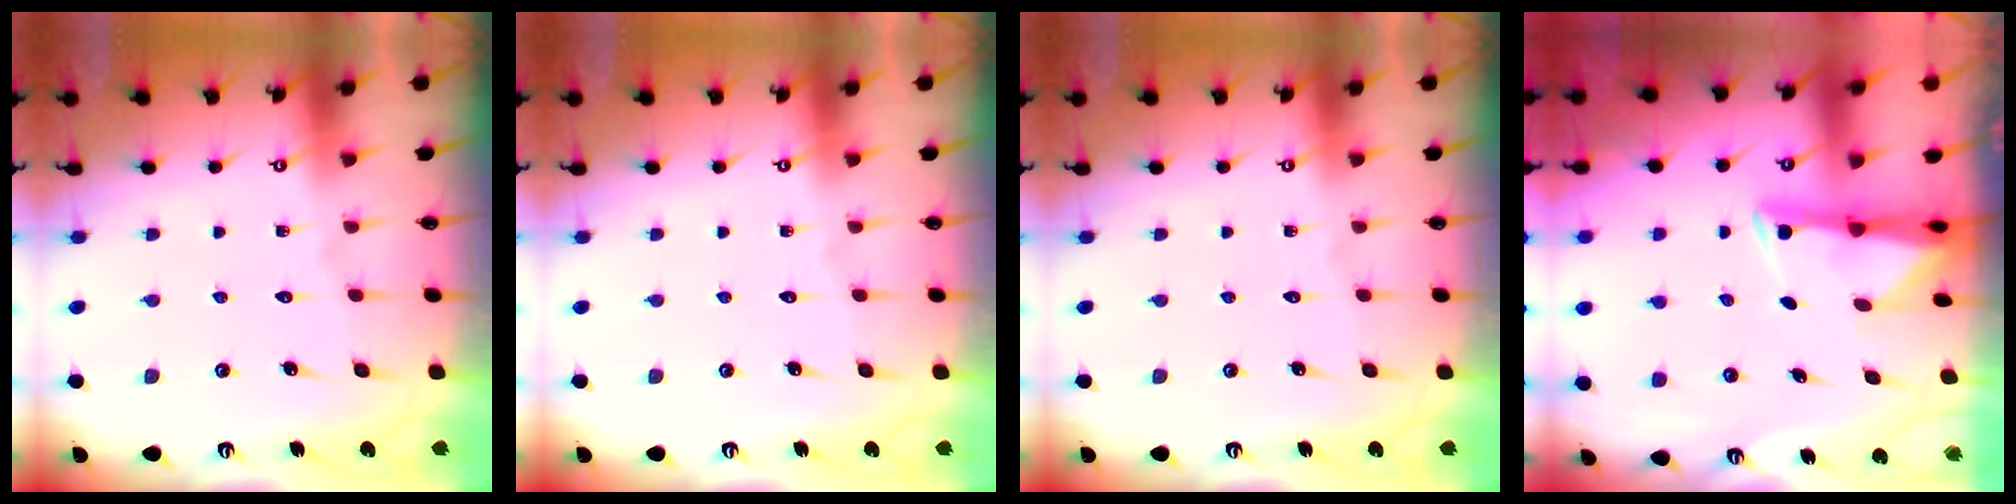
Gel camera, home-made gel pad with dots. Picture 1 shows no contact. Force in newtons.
{"total": 0.0}
{"total": 0.0}
{"total": 3.1, "press": 3.1, "slide": 0.5}